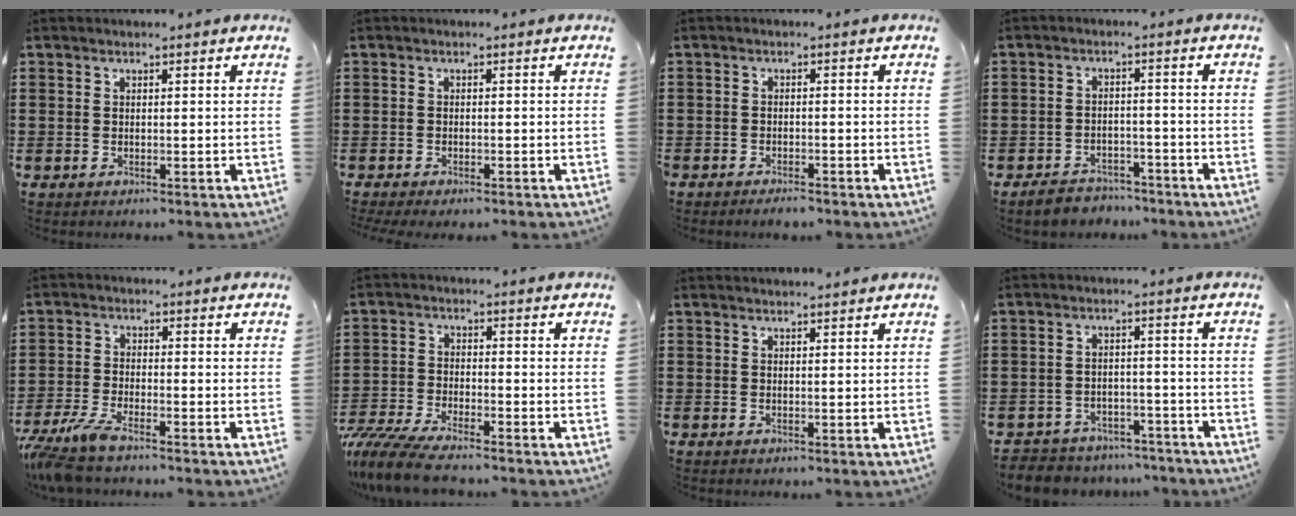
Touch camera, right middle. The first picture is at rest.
{"total": 0.9, "force": [-0.9, 0.1, 0.1], "torque": [-0.004, -0.006, -0.018]}
{"total": 1.7, "force": [-1.6, 0.2, 0.2], "torque": [-0.010, -0.002, -0.033]}
{"total": 3.4, "force": [-3.2, 0.9, -0.1], "torque": [-0.005, 0.004, -0.068]}
{"total": 4.9, "force": [-4.1, 0.3, 2.6], "torque": [-0.081, -0.021, -0.086]}
{"total": 6.2, "force": [-5.7, 0.5, 2.3], "torque": [-0.069, -0.013, -0.117]}
{"total": 1.0, "force": [1.0, -0.1, 0.0], "torque": [-0.002, -0.004, 0.019]}
{"total": 3.1, "force": [-3.0, 0.8, -0.3], "torque": [-0.014, -0.003, -0.069]}